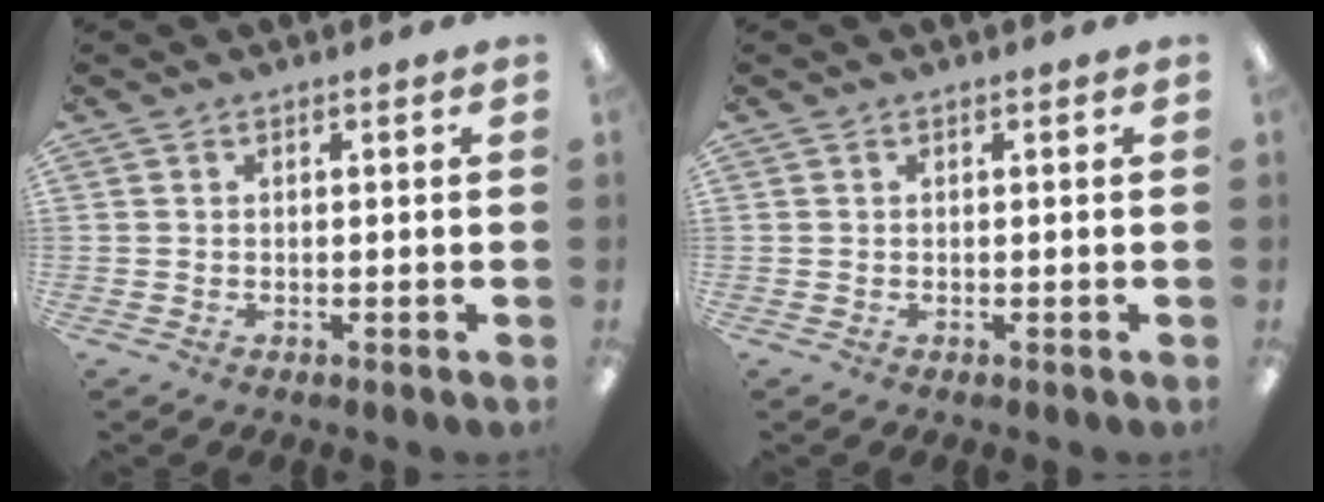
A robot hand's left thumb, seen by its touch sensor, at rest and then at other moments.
{"total": 0.0}